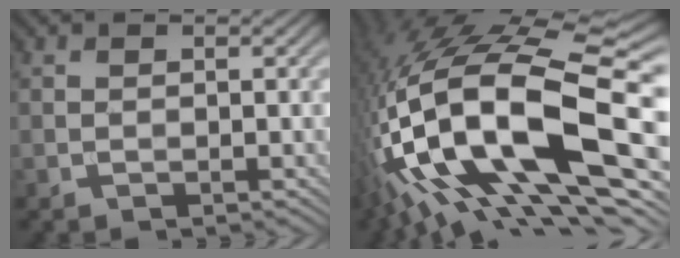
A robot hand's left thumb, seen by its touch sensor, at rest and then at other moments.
{"total": 22.0, "force": [-4.5, 9.4, 19.4], "torque": [-0.406, -0.029, -0.083]}